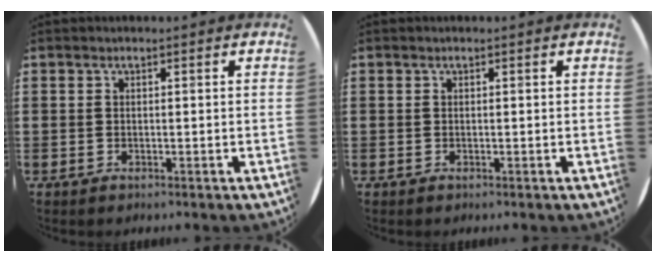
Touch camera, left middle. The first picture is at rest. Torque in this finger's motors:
{"motor_torque": [-0.13, -0.05, 0.00, 0.01]}